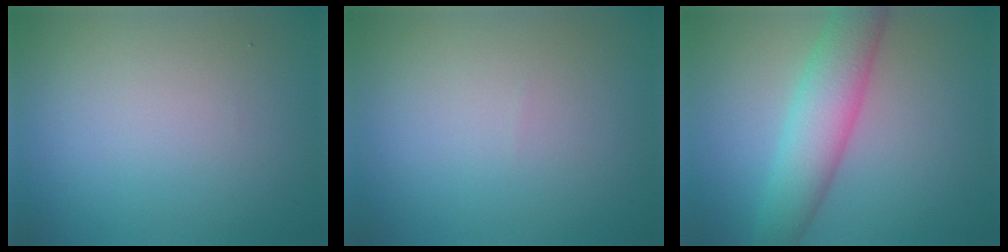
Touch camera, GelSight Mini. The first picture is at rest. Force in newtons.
{"total": 0.0}
{"total": 5.7, "press": 5.7, "slide": 0.1}